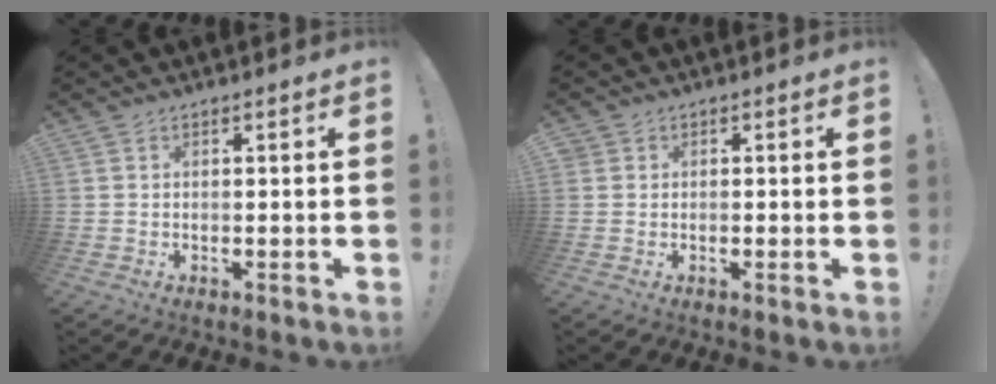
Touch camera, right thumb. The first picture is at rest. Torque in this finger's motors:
{"motor_torque": [0.02, -0.11, -0.03, 0.01, 0.03]}